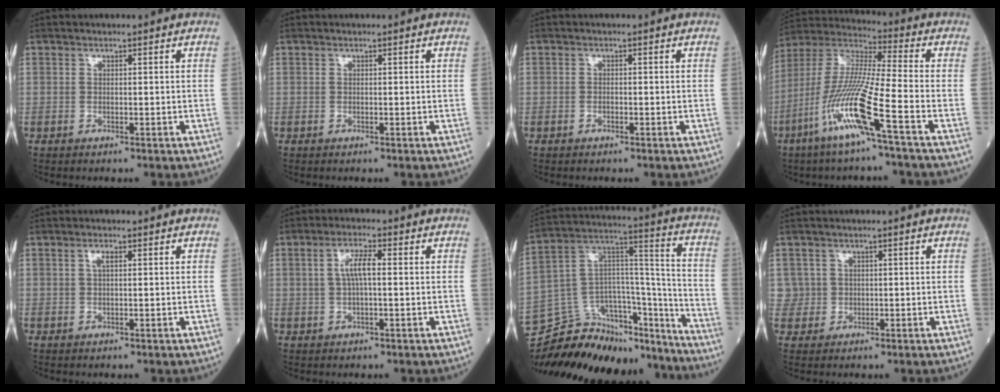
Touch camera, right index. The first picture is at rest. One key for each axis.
{"total": 0.0}
{"total": 0.6, "fx": -0.4, "fy": 0.2, "fz": 0.4, "tx": -0.007, "ty": 0.000, "tz": -0.007}
{"total": 14.5, "fx": -6.7, "fy": -0.5, "fz": 12.8, "tx": -0.272, "ty": -0.015, "tz": -0.137}
{"total": 1.4, "fx": 0.5, "fy": 0.3, "fz": 1.2, "tx": -0.024, "ty": 0.003, "tz": 0.007}
{"total": 4.0, "fx": 0.4, "fy": 0.8, "fz": 3.9, "tx": -0.079, "ty": 0.012, "tz": 0.007}
{"total": 30.9, "fx": -27.7, "fy": 8.4, "fz": 10.7, "tx": -0.181, "ty": 0.019, "tz": -0.420}
{"total": 2.4, "fx": 0.4, "fy": 2.4, "fz": -0.3, "tx": 0.023, "ty": 0.007, "tz": 0.004}